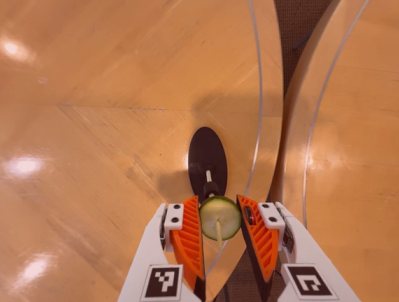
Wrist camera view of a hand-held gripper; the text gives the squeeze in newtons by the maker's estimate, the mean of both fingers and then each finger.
{"total": 7.3, "left": 6.9, "right": 7.6}